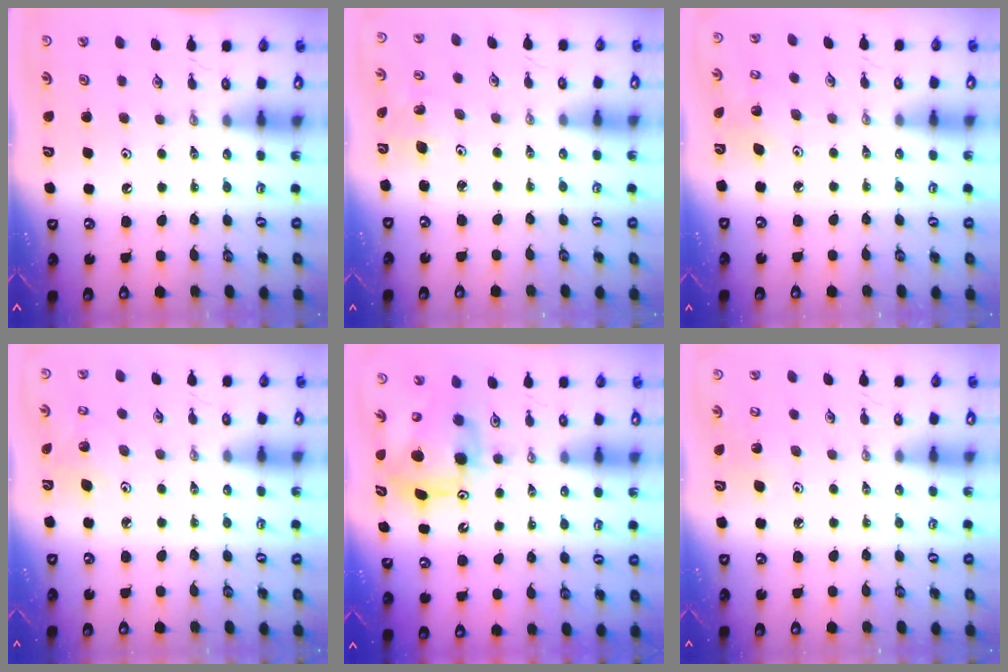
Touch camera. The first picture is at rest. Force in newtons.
{"total": 2.3, "press": 2.3, "slide": 0.2}
{"total": 2.3, "press": 2.3, "slide": 0.2}
{"total": 3.2, "press": 3.2, "slide": 0.3}
{"total": 9.4, "press": 9.4, "slide": 0.5}
{"total": 3.3, "press": 3.2, "slide": 0.5}